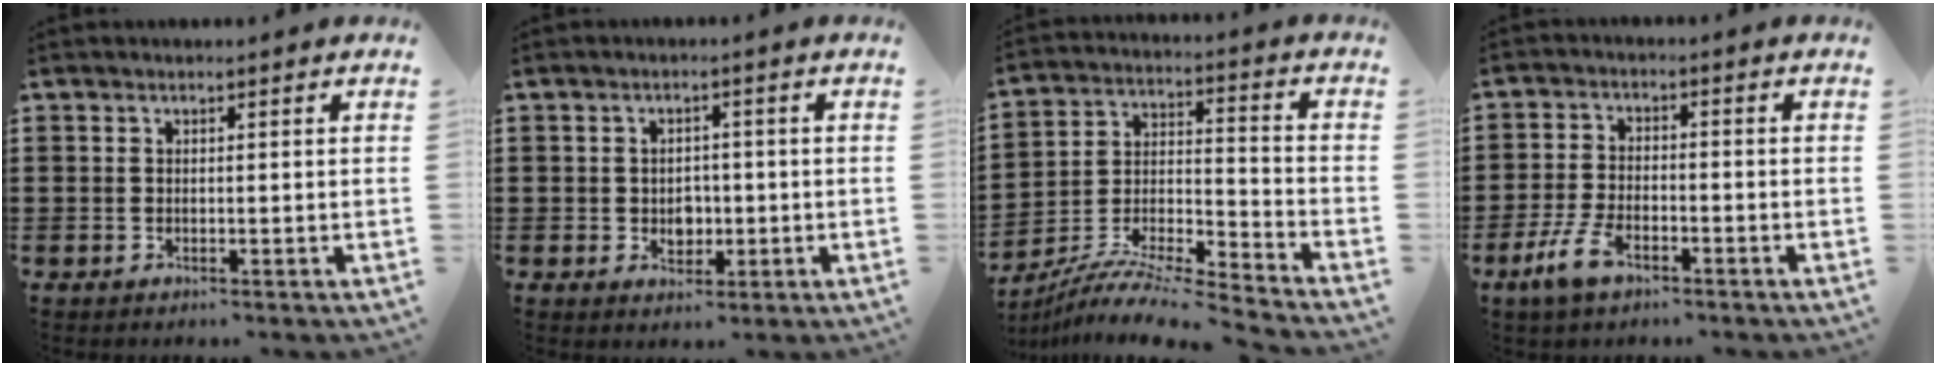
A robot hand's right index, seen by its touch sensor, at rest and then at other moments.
{"total": 2.8, "force": [-0.3, 2.5, 1.3], "torque": [-0.018, -0.001, -0.014]}
{"total": 8.5, "force": [-8.1, -0.1, 2.6], "torque": [-0.052, -0.007, -0.166]}
{"total": 5.4, "force": [-3.0, 2.3, 3.9], "torque": [-0.098, -0.004, -0.062]}